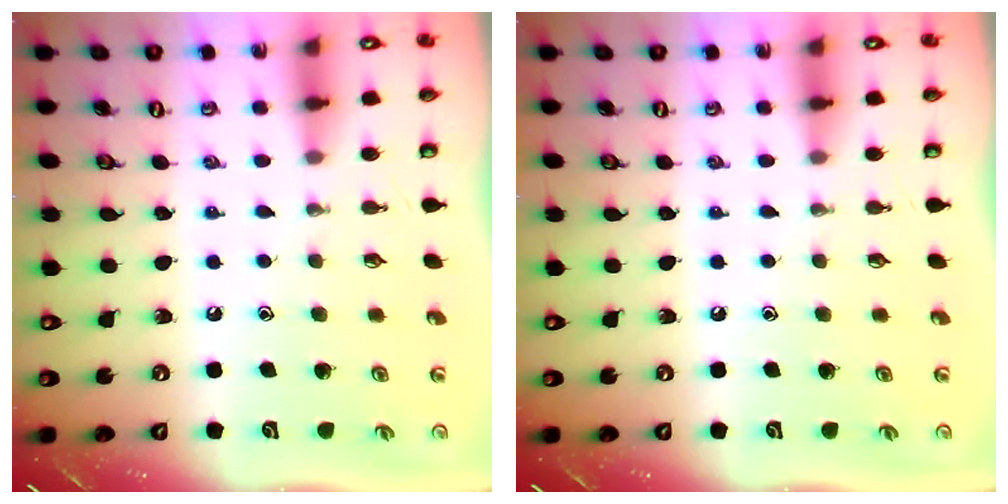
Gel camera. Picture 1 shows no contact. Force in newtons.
{"total": 0.0}